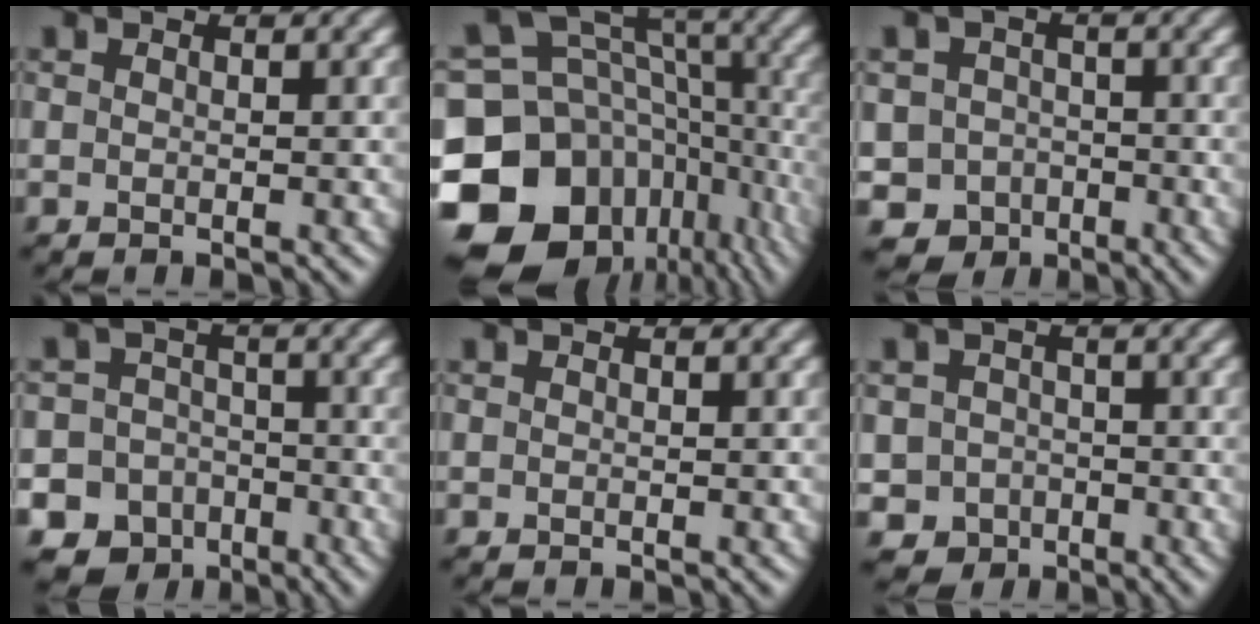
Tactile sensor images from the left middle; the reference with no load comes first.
{"total": 16.0, "force": [-6.5, 12.0, 8.3], "torque": [-0.196, 0.005, -0.096]}
{"total": 6.4, "force": [-3.9, 5.0, 1.0], "torque": [0.001, -0.014, -0.071]}
{"total": 12.1, "force": [-7.9, 9.0, 1.3], "torque": [-0.026, -0.040, -0.134]}
{"total": 0.0}
{"total": 4.4, "force": [-2.3, 3.7, 0.7], "torque": [0.008, -0.004, -0.042]}